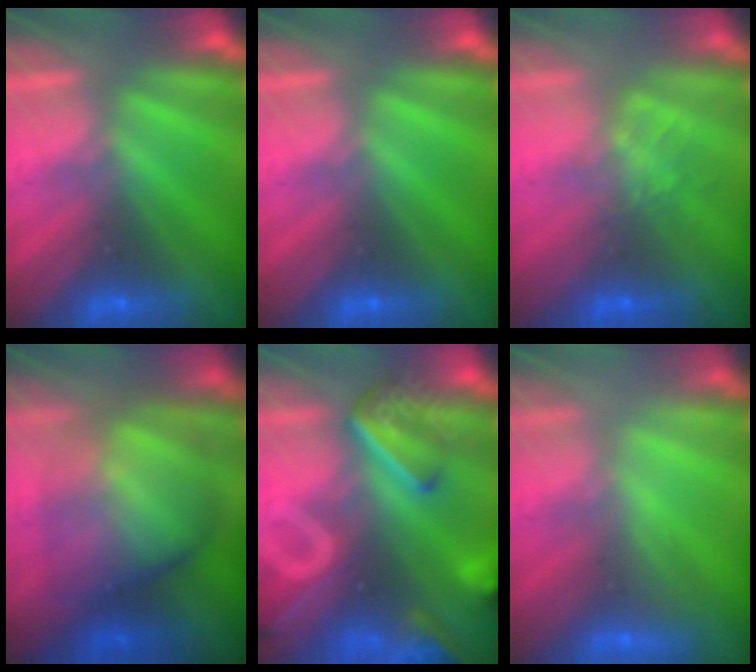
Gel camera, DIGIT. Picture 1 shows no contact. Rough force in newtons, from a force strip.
{"total": 0.0}
{"total": 1.3}
{"total": 7.3}
{"total": 7.4}
{"total": 2.2}